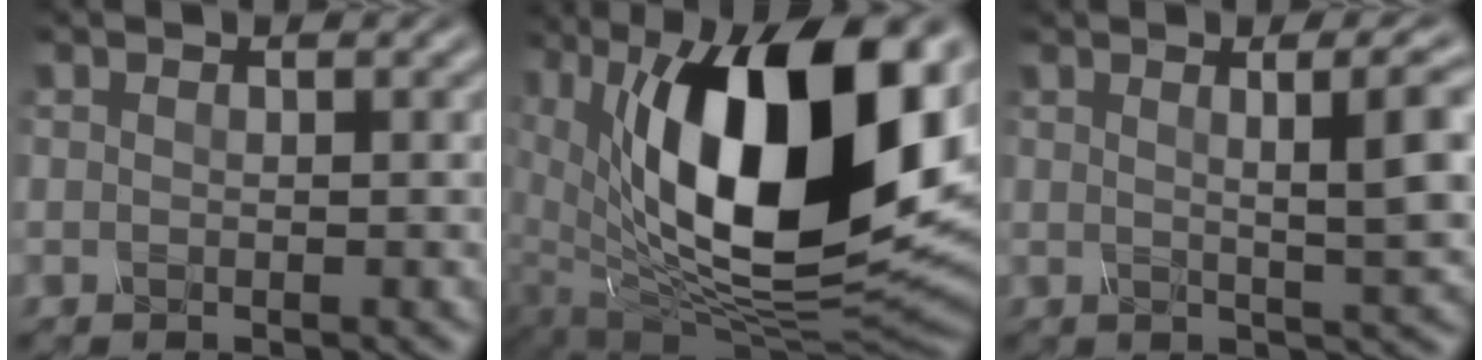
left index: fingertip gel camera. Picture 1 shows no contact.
{"total": 18.1, "force": [4.5, 8.8, 15.1], "torque": [-0.230, 0.000, 0.084]}
{"total": 8.0, "force": [1.8, 1.9, 7.5], "torque": [-0.069, 0.020, 0.021]}